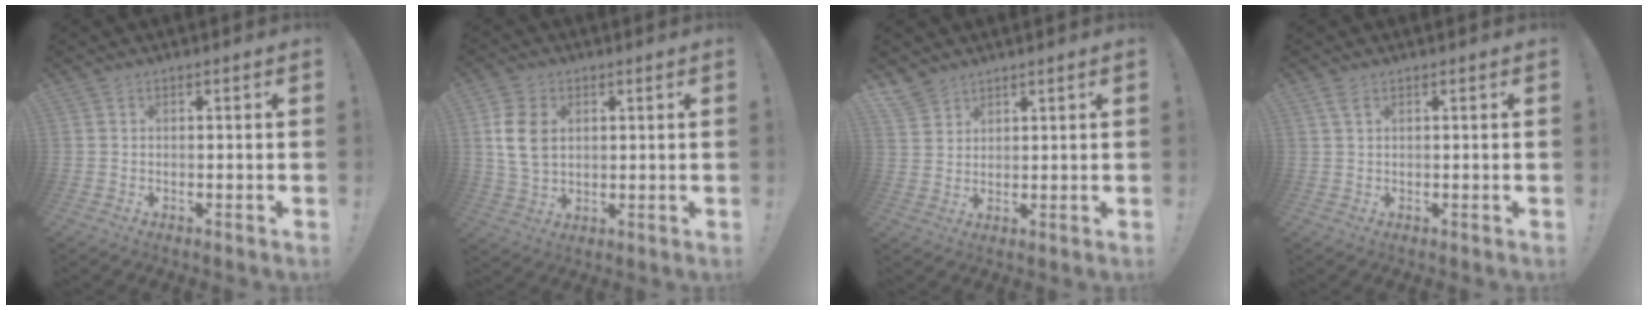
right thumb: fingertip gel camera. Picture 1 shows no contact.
{"total": 9.6, "force": [2.1, 6.9, 6.3], "torque": [-0.126, 0.002, 0.040]}
{"total": 5.0, "force": [4.3, 2.5, 0.9], "torque": [-0.020, -0.026, 0.083]}
{"total": 2.0, "force": [1.0, 0.6, 1.6], "torque": [-0.031, 0.001, 0.018]}